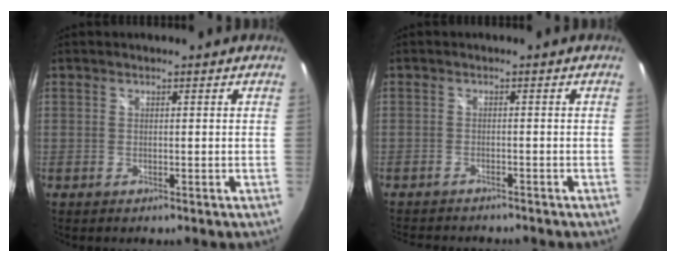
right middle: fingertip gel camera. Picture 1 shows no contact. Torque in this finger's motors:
{"motor_torque": [1.07, -1.07, 0.08, 0.05]}